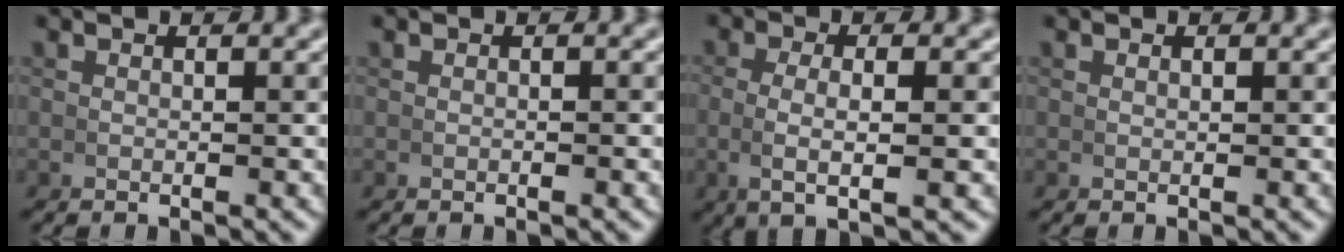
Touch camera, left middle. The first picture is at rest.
{"total": 0.0}
{"total": 3.7, "force": [0.1, 0.8, 3.6], "torque": [-0.075, -0.005, 0.007]}
{"total": 0.0}